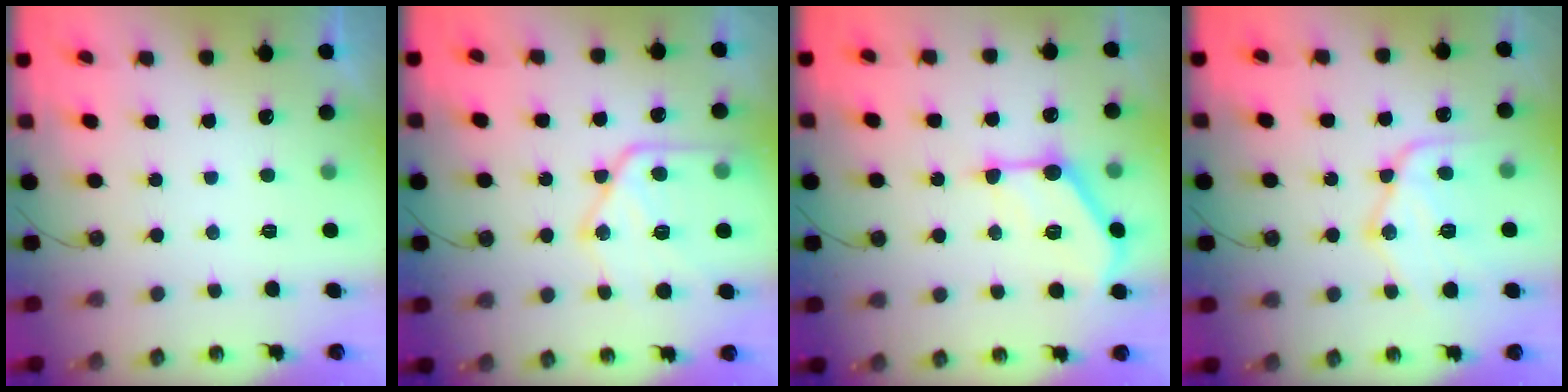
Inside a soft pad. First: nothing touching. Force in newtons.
{"total": 17.4, "press": 17.3, "slide": 1.6}
{"total": 13.6, "press": 13.6, "slide": 0.7}
{"total": 16.0, "press": 16.0, "slide": 1.3}